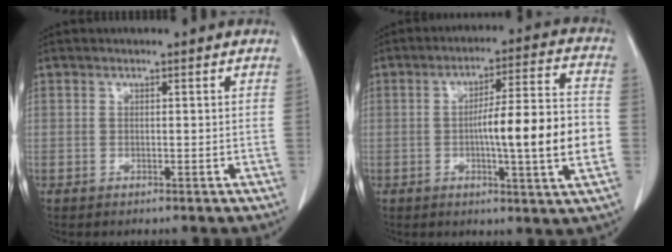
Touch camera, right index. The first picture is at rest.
{"total": 14.0, "force": [-2.1, 0.4, 13.9], "torque": [-0.213, 0.007, -0.035]}